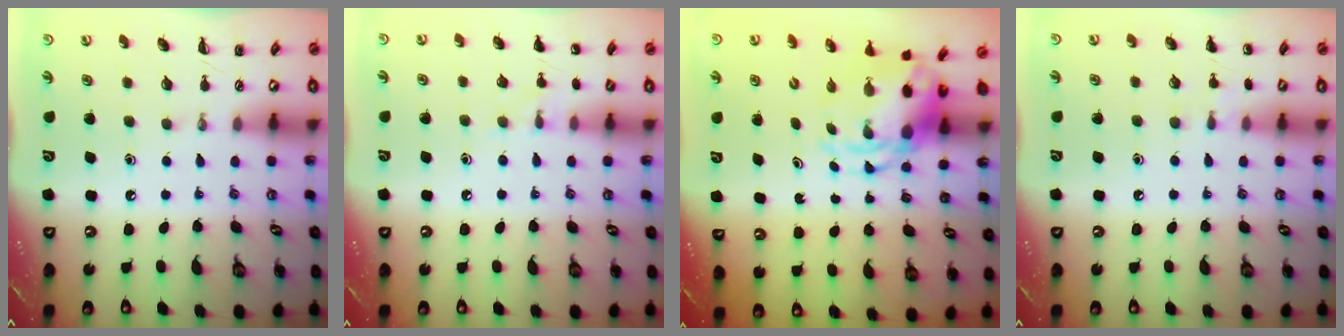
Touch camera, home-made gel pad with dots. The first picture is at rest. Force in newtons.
{"total": 6.7, "press": 6.4, "slide": 1.9}
{"total": 5.7, "press": 5.5, "slide": 1.5}
{"total": 6.2, "press": 5.9, "slide": 1.9}